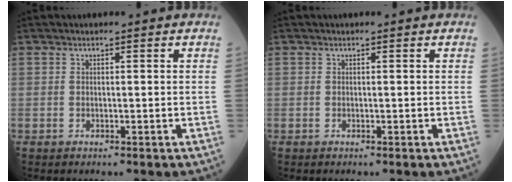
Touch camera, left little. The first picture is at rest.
{"total": 0.0}